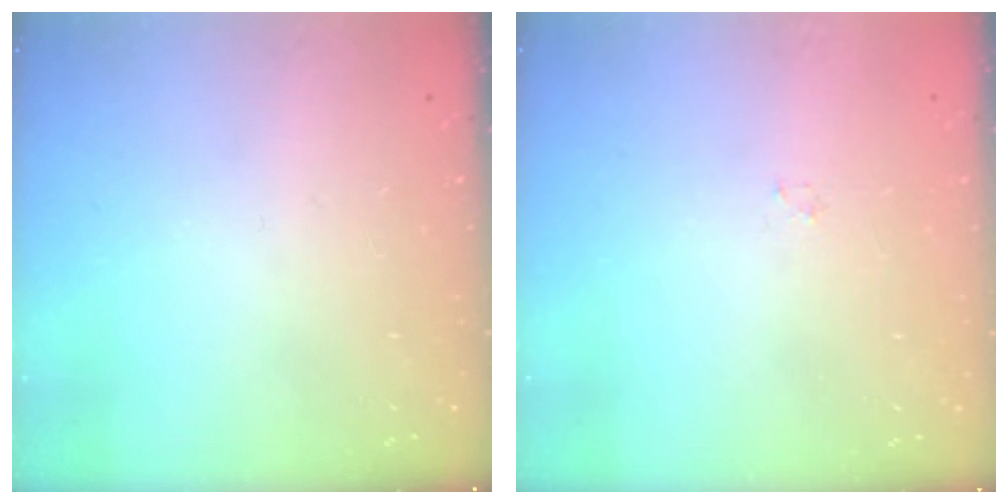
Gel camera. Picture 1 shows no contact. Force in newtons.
{"total": 0.8, "press": 0.8, "slide": 0.2}